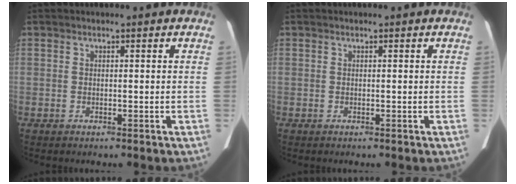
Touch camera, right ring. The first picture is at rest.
{"total": 0.0}